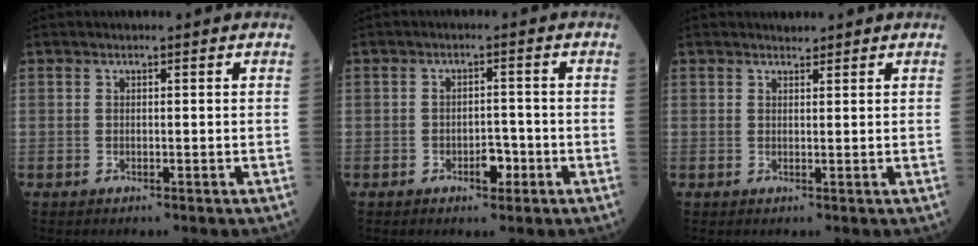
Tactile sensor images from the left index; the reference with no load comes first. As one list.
[{"total": 2.8, "force": [-1.4, 1.5, 1.9], "torque": [-0.025, 0.005, -0.022]}, {"total": 1.2, "force": [1.1, 0.3, -0.1], "torque": [-0.011, 0.003, 0.020]}]